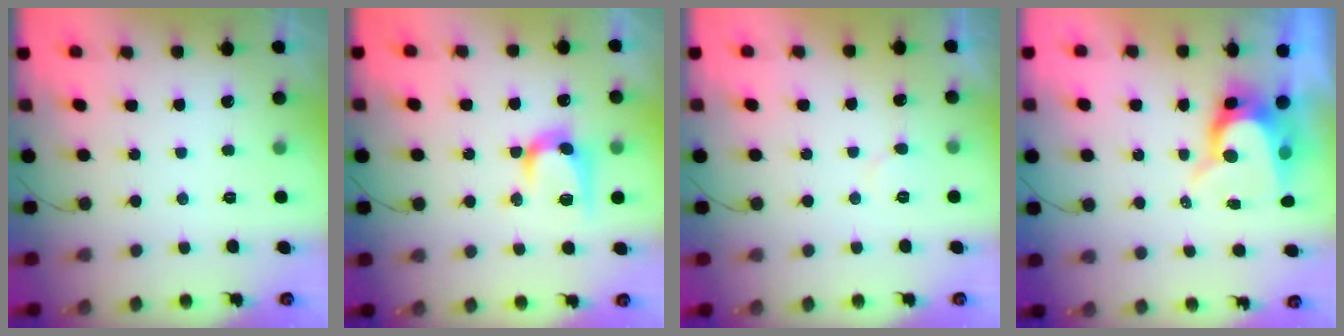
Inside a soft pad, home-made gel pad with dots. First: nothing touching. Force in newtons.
{"total": 11.9, "press": 11.9, "slide": 0.8}
{"total": 3.8, "press": 3.8, "slide": 0.2}
{"total": 9.8, "press": 9.7, "slide": 1.1}